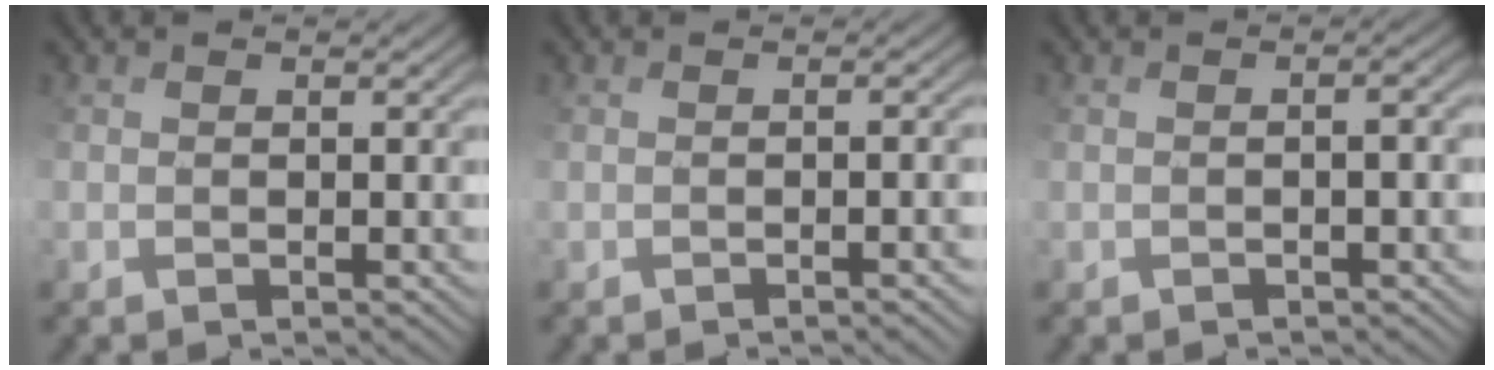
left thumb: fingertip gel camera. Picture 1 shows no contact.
{"total": 3.6, "force": [-1.2, 1.0, 3.2], "torque": [-0.019, 0.005, 0.003]}
{"total": 1.9, "force": [-0.9, 0.6, 1.6], "torque": [-0.003, 0.007, 0.005]}